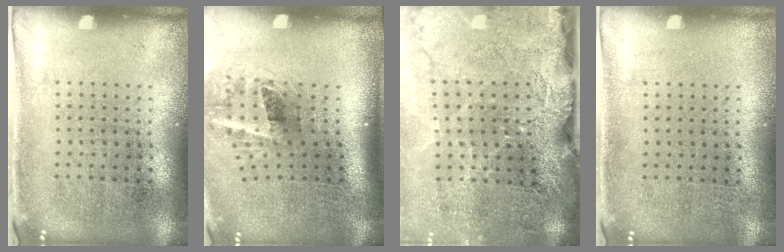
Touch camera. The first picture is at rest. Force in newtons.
{"total": 2.1, "press": 1.3, "slide": 1.6}
{"total": 4.0, "press": 3.3, "slide": 2.4}
{"total": 0.0}